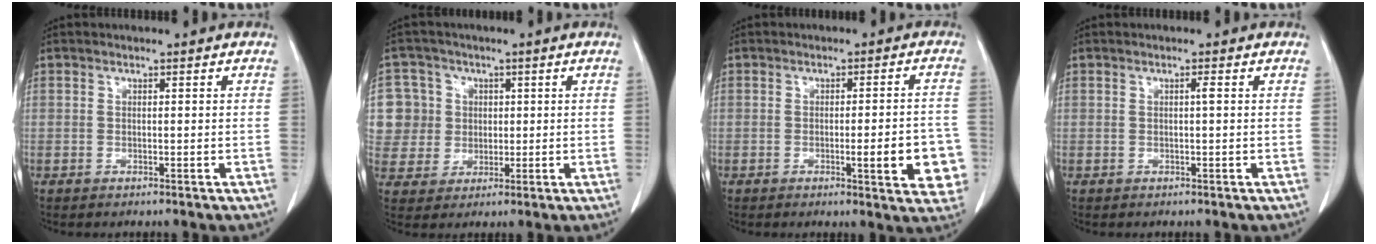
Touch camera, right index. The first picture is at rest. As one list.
[{"total": 8.9, "force": [1.6, 8.8, 0.8], "torque": [-0.025, 0.031, 0.042]}, {"total": 8.8, "force": [-2.6, 1.6, 8.3], "torque": [-0.086, 0.002, -0.029]}, {"total": 0.7, "force": [0.1, -0.1, 0.7], "torque": [-0.007, 0.001, 0.002]}]